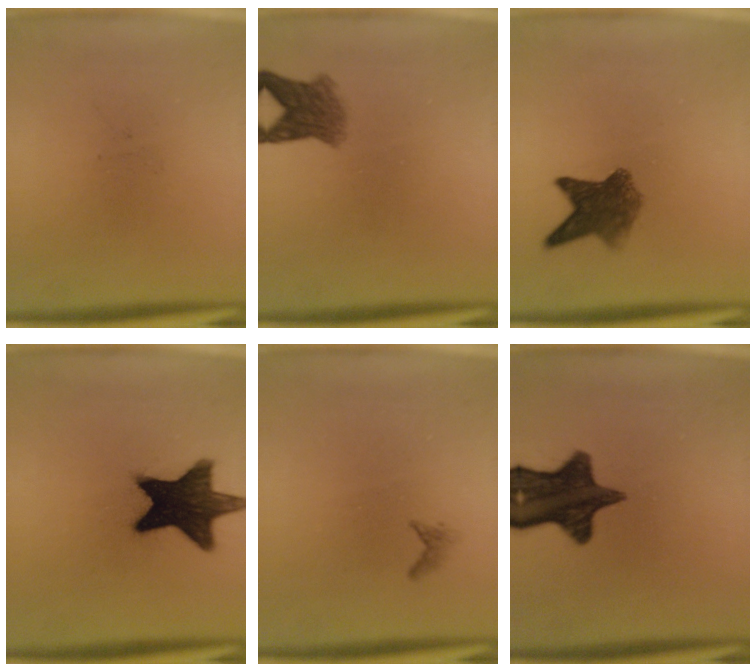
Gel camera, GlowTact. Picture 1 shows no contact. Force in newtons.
{"total": 4.4}
{"total": 6.3}
{"total": 15.8}
{"total": 0.7}
{"total": 13.8}